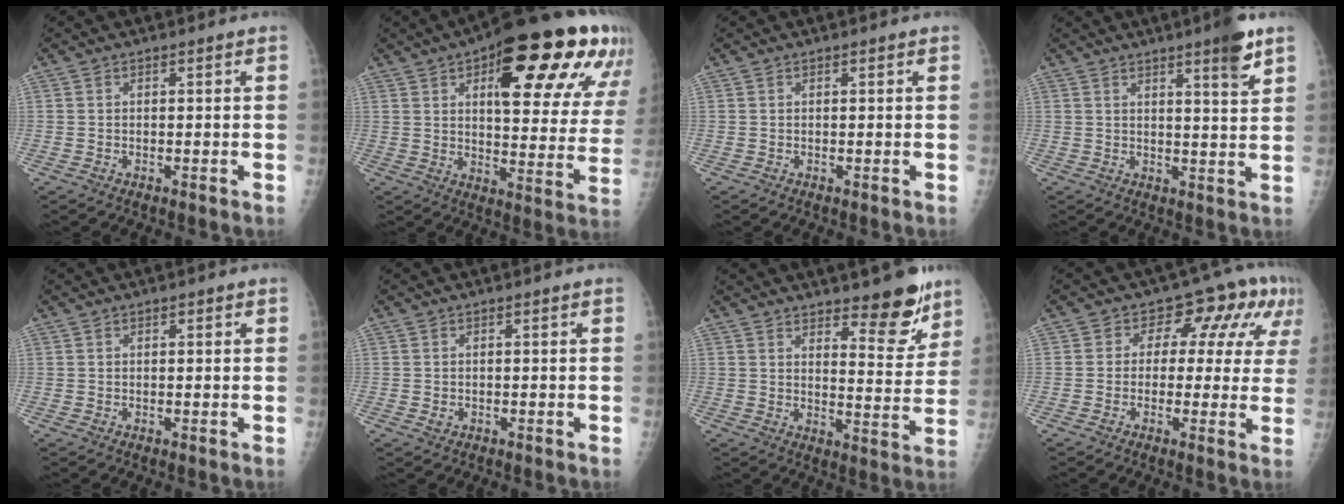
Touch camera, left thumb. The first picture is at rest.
{"total": 27.9, "force": [13.7, 10.1, 22.1], "torque": [-0.262, -0.016, 0.190]}
{"total": 0.0}
{"total": 6.6, "force": [4.2, 0.5, 5.2], "torque": [-0.068, -0.025, 0.057]}
{"total": 0.9, "force": [0.5, 0.6, 0.6], "torque": [0.000, 0.000, 0.005]}
{"total": 0.9, "force": [-0.2, 0.8, 0.3], "torque": [0.001, 0.001, -0.001]}
{"total": 10.3, "force": [7.5, 3.2, 6.2], "torque": [-0.053, -0.058, 0.112]}
{"total": 11.6, "force": [3.4, 7.4, 8.2], "torque": [-0.050, 0.024, 0.034]}